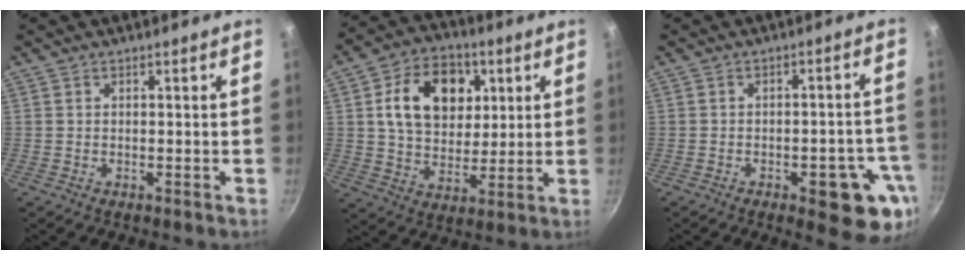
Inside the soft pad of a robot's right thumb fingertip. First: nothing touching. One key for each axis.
{"total": 16.5, "fx": 4.5, "fy": 11.9, "fz": 10.4, "tx": -0.134, "ty": -0.001, "tz": 0.070}
{"total": 11.7, "fx": -4.7, "fy": 4.6, "fz": 9.6, "tx": -0.074, "ty": 0.021, "tz": -0.055}